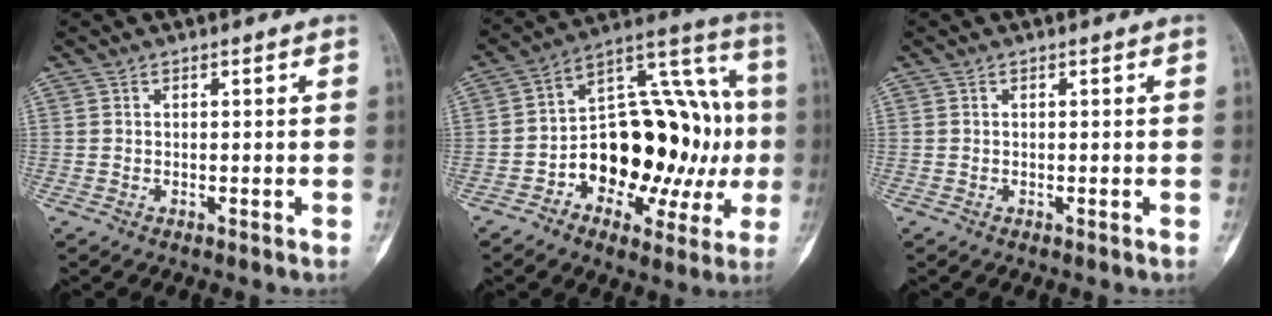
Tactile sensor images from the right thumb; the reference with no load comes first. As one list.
[{"total": 25.4, "force": [-2.8, 15.1, 20.2], "torque": [-0.247, 0.053, -0.033]}, {"total": 0.0}]